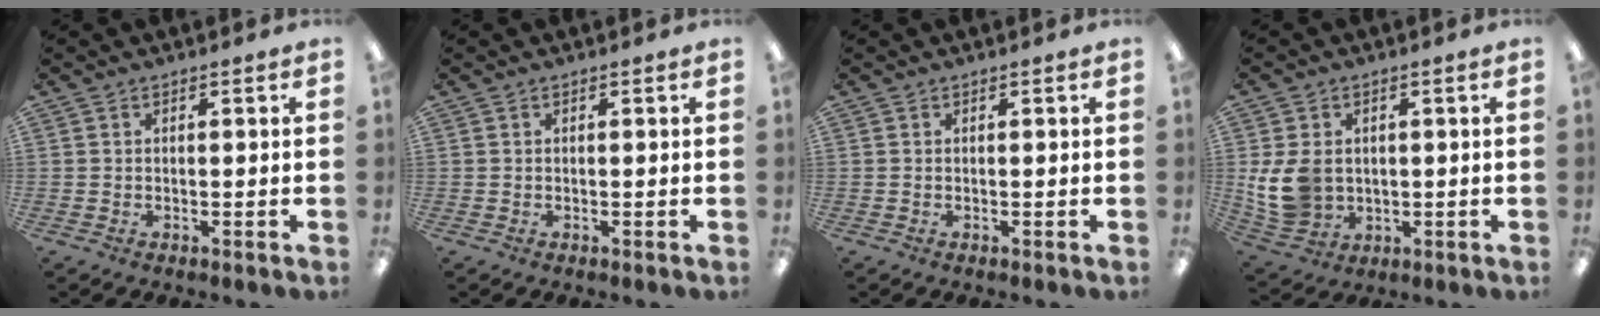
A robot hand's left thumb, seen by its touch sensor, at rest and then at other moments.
{"total": 0.0}
{"total": 0.0}
{"total": 9.7, "force": [0.4, 7.8, 5.7], "torque": [-0.138, 0.011, 0.011]}